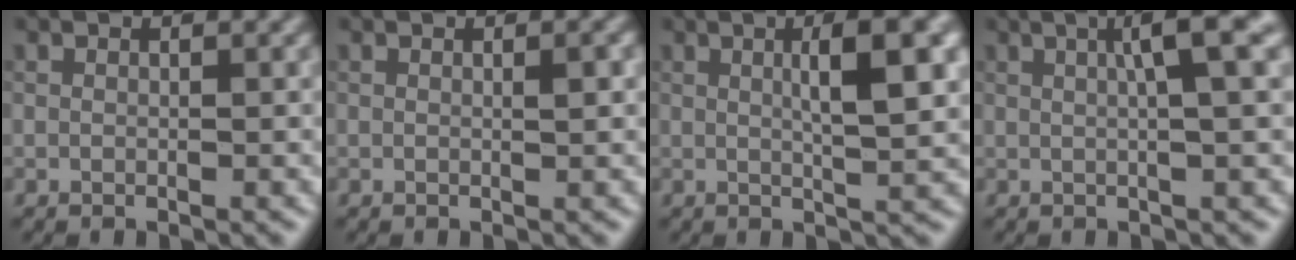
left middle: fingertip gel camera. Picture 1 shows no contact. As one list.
[{"total": 0.8, "force": [0.1, 0.1, 0.7], "torque": [-0.010, 0.001, 0.002]}, {"total": 6.0, "force": [1.5, 1.4, 5.6], "torque": [-0.072, 0.012, 0.020]}, {"total": 4.8, "force": [1.3, 0.7, 4.6], "torque": [-0.062, 0.016, 0.017]}]